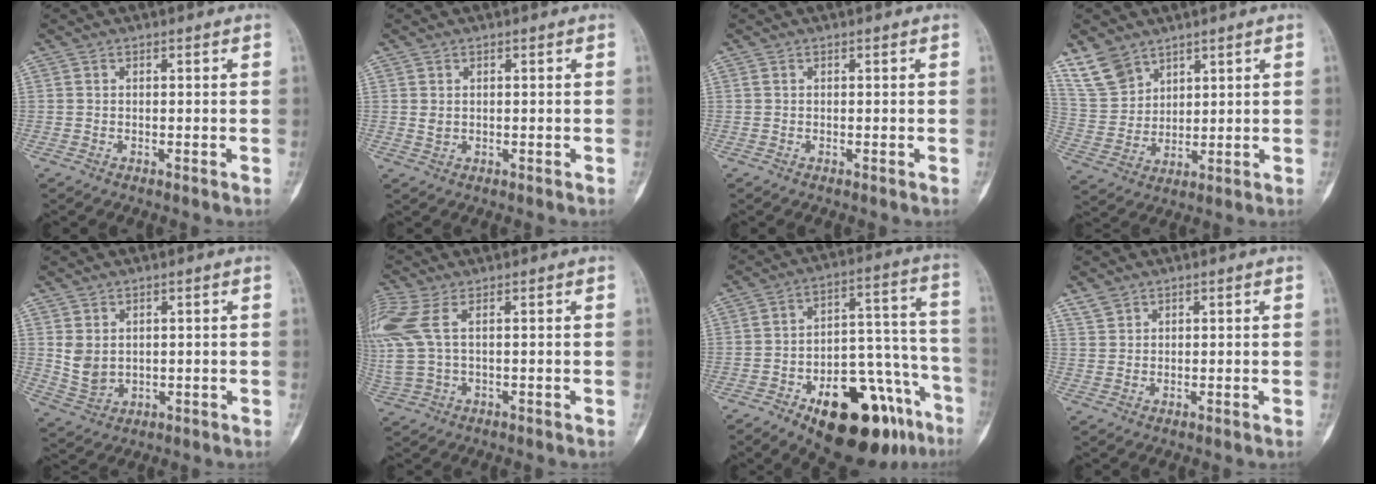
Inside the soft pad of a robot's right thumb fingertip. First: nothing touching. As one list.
[{"total": 1.1, "force": [0.3, 0.8, 0.7], "torque": [-0.011, -0.001, 0.009]}, {"total": 0.0}, {"total": 8.2, "force": [6.2, 5.0, 2.1], "torque": [-0.030, -0.029, 0.139]}, {"total": 4.9, "force": [1.2, 3.7, 2.9], "torque": [-0.047, -0.012, 0.041]}, {"total": 9.2, "force": [2.6, 4.0, 7.9], "torque": [-0.232, 0.018, 0.063]}, {"total": 24.1, "force": [-13.2, 10.7, 17.0], "torque": [-0.169, 0.098, -0.185]}, {"total": 2.2, "force": [1.7, 1.3, 0.4], "torque": [-0.001, -0.001, 0.035]}]